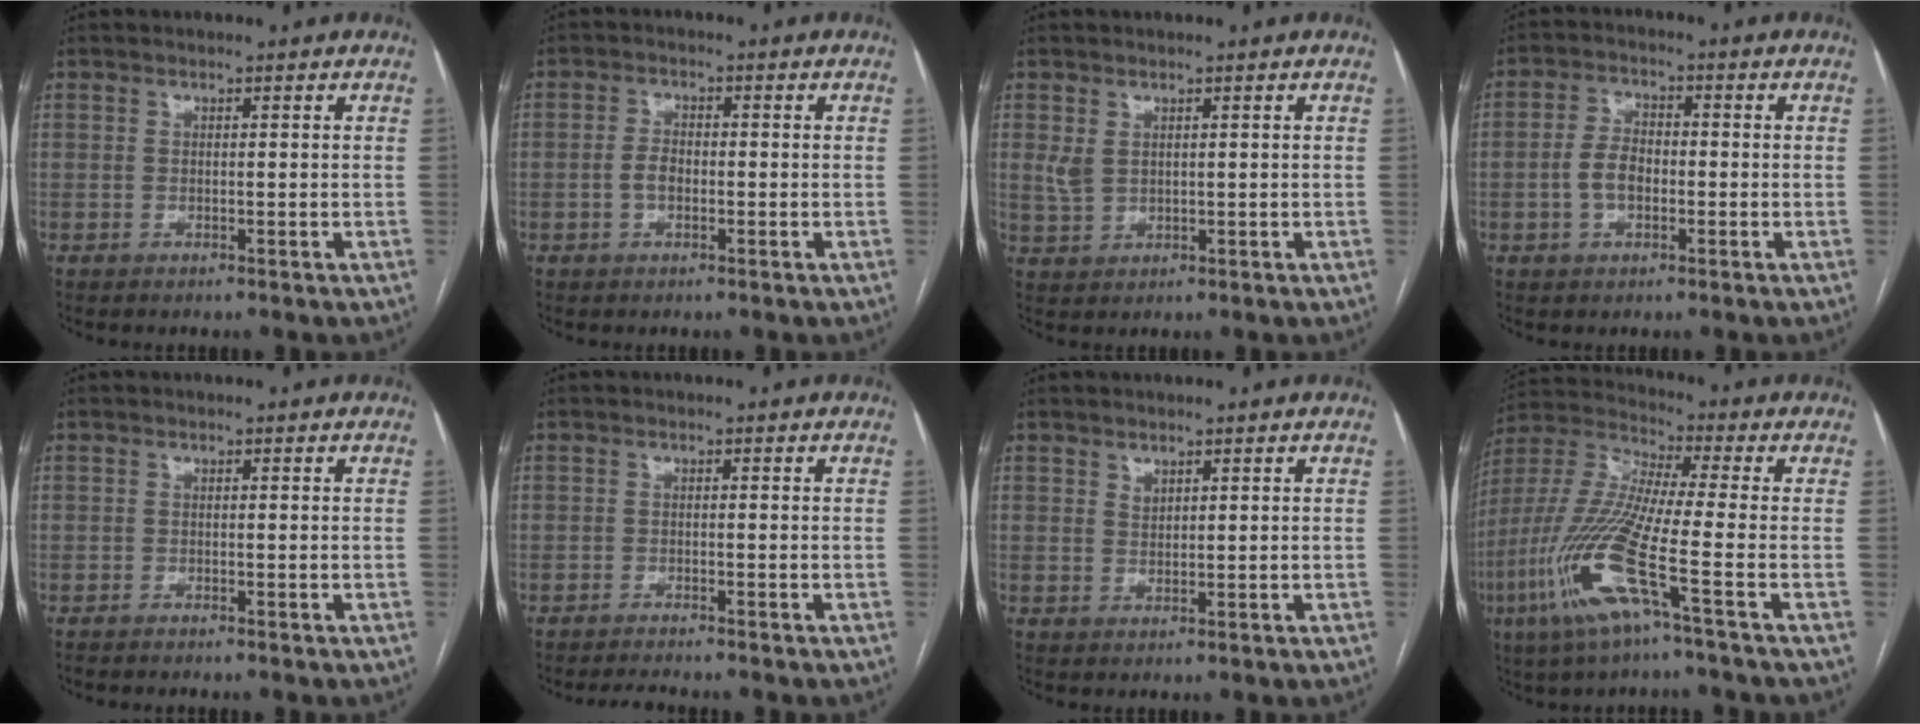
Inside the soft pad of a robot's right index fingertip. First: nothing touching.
{"total": 2.8, "force": [-0.7, 1.6, 2.2], "torque": [-0.048, 0.006, -0.013]}
{"total": 2.4, "force": [0.9, 1.6, 1.6], "torque": [-0.042, 0.007, 0.028]}
{"total": 5.1, "force": [-1.1, 3.0, 3.9], "torque": [-0.085, 0.013, -0.022]}
{"total": 0.6, "force": [-0.6, -0.1, 0.2], "torque": [-0.005, -0.002, -0.011]}
{"total": 1.8, "force": [-1.8, -0.3, 0.3], "torque": [-0.009, -0.009, -0.029]}
{"total": 1.2, "force": [0.9, 0.6, 0.5], "torque": [-0.007, -0.002, 0.019]}
{"total": 15.1, "force": [-6.0, 0.1, 13.8], "torque": [-0.305, -0.019, -0.127]}